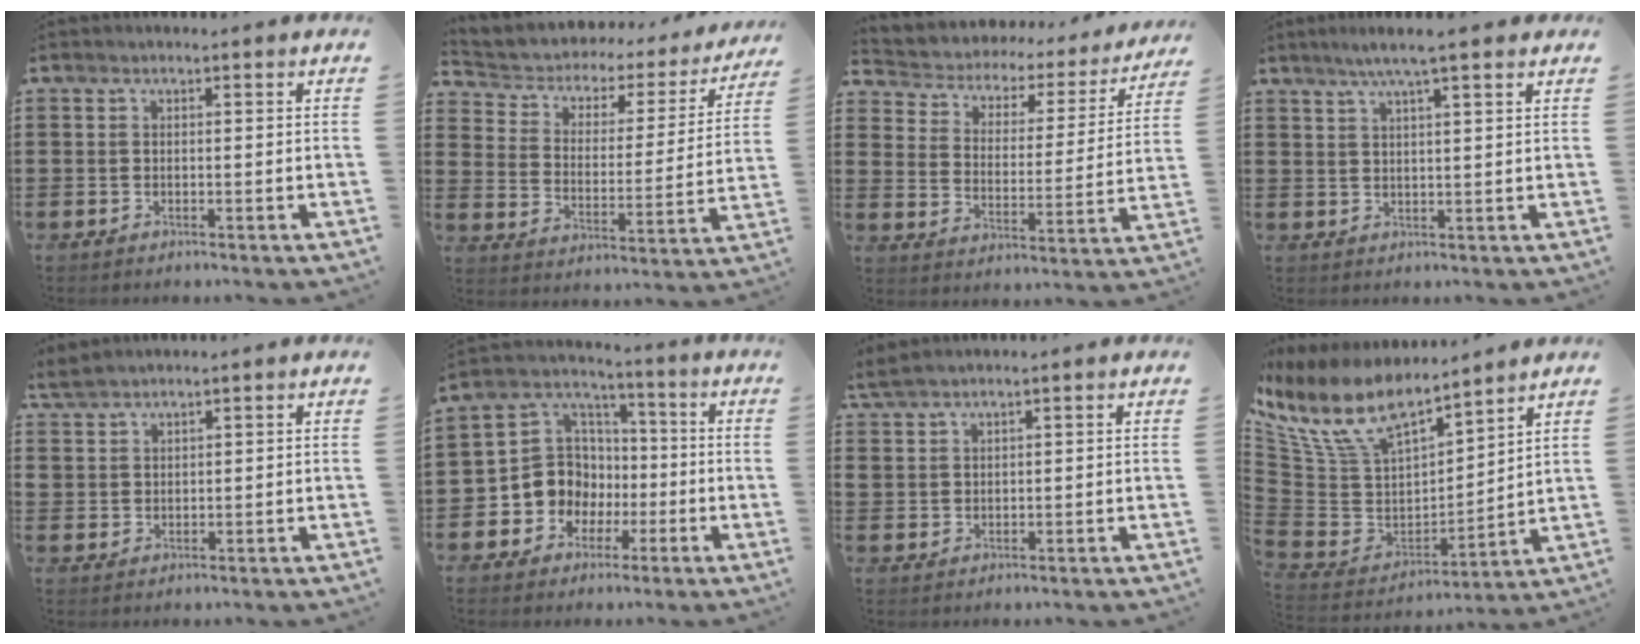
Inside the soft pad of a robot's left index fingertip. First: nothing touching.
{"total": 3.2, "force": [2.3, 1.9, 1.0], "torque": [-0.039, -0.022, 0.028]}
{"total": 2.7, "force": [2.3, 1.3, 0.5], "torque": [-0.029, -0.024, 0.027]}
{"total": 4.8, "force": [3.6, -0.1, 3.2], "torque": [-0.070, 0.000, 0.063]}
{"total": 2.8, "force": [2.6, 1.0, 0.4], "torque": [-0.018, 0.000, 0.050]}
{"total": 9.5, "force": [-1.8, 9.0, 2.4], "torque": [-0.104, 0.003, -0.035]}
{"total": 2.4, "force": [2.2, 0.7, 0.7], "torque": [-0.021, 0.003, 0.042]}
{"total": 12.5, "force": [9.0, 5.4, 6.8], "torque": [-0.180, -0.057, 0.162]}